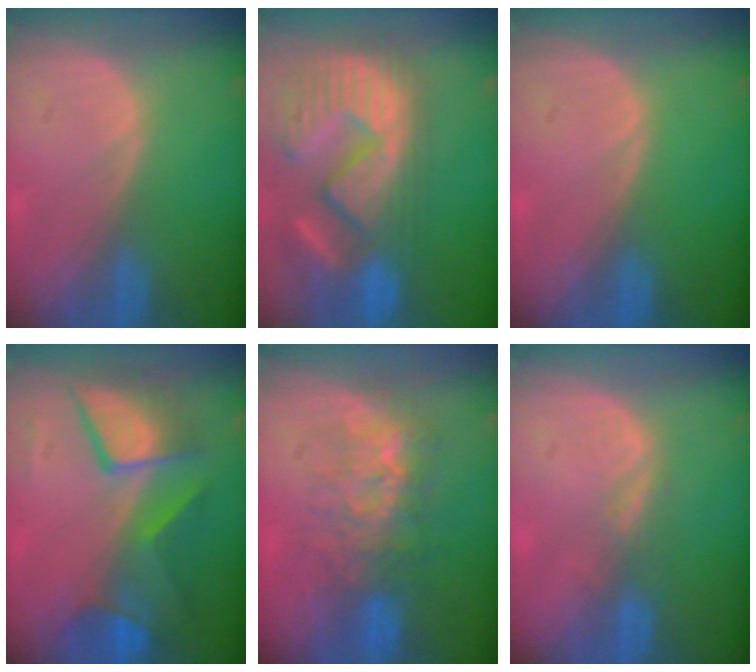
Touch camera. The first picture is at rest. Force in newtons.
{"total": 14.9, "press": 12.4, "slide": 8.2}
{"total": 0.0}
{"total": 8.9, "press": 8.8, "slide": 0.7}
{"total": 7.6, "press": 7.2, "slide": 2.3}
{"total": 2.7, "press": 2.1, "slide": 1.7}